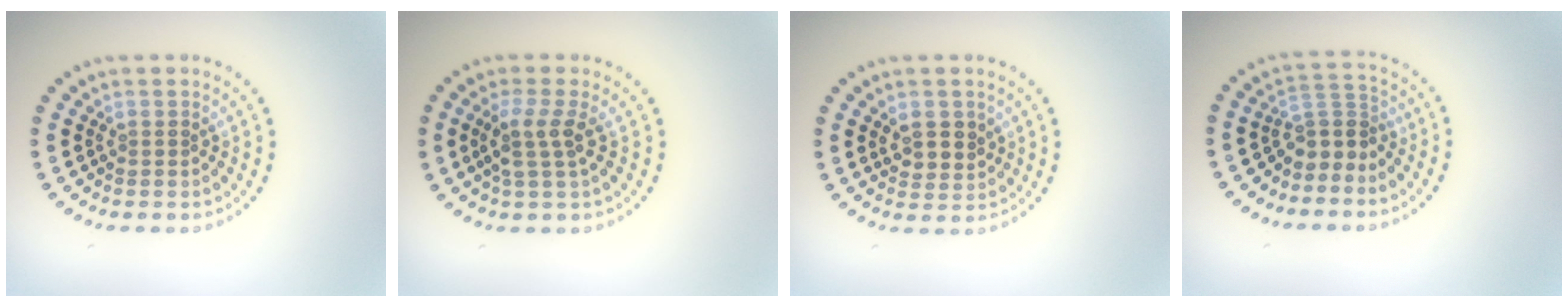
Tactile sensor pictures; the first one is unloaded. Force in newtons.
{"total": 2.6, "press": 2.0, "slide": 1.6}
{"total": 2.5, "press": 2.3, "slide": 1.0}
{"total": 2.9, "press": 1.9, "slide": 2.1}